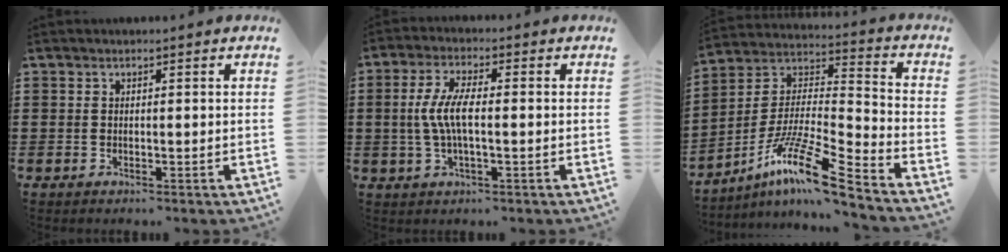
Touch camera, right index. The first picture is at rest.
{"total": 6.0, "force": [-0.4, 1.6, 5.7], "torque": [-0.129, -0.005, -0.017]}
{"total": 13.0, "force": [-9.6, 0.5, 8.8], "torque": [-0.171, 0.001, -0.189]}